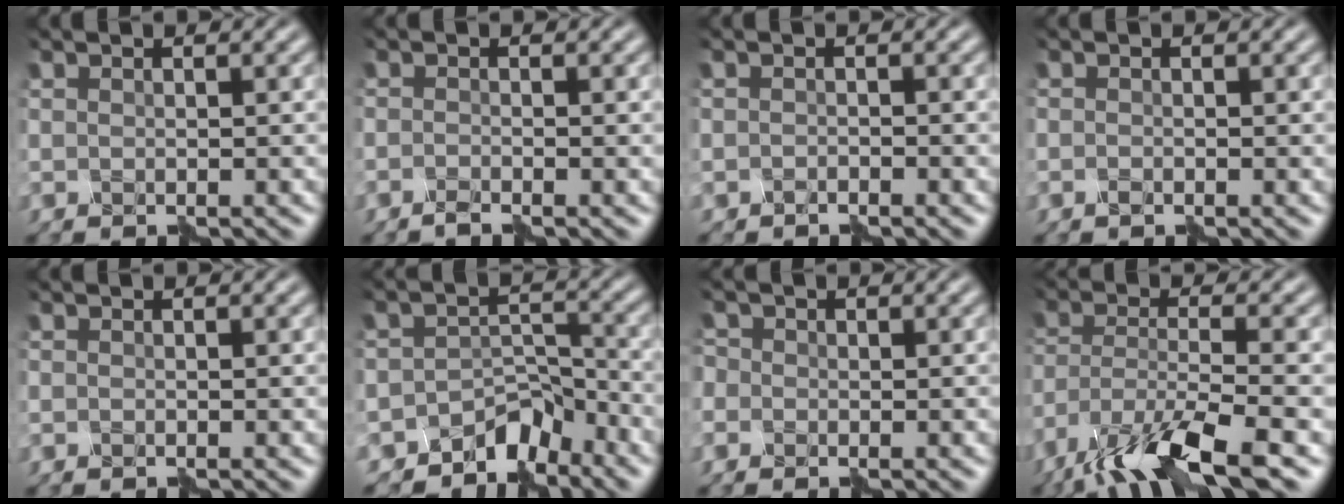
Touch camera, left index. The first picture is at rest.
{"total": 1.3, "force": [-1.2, 0.1, 0.6], "torque": [-0.011, 0.002, -0.020]}
{"total": 0.9, "force": [-0.9, 0.1, 0.0], "torque": [0.000, 0.004, -0.011]}
{"total": 0.9, "force": [-0.8, 0.3, 0.3], "torque": [-0.008, 0.003, -0.009]}
{"total": 0.5, "force": [-0.5, 0.2, 0.2], "torque": [-0.002, -0.002, -0.003]}
{"total": 4.7, "force": [-4.3, 1.9, 0.8], "torque": [0.005, 0.008, -0.072]}
{"total": 1.7, "force": [-0.4, 1.6, 0.5], "torque": [-0.003, 0.012, -0.018]}
{"total": 9.3, "force": [-6.6, 2.2, 6.2], "torque": [-0.122, -0.006, -0.123]}